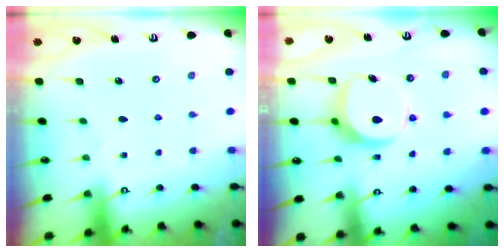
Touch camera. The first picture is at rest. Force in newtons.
{"total": 9.0, "press": 9.0, "slide": 0.9}